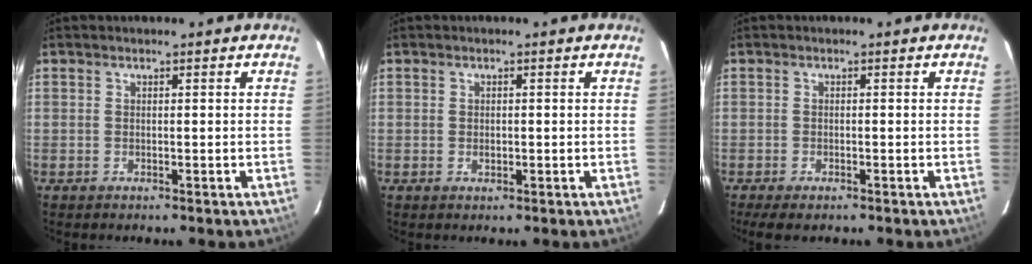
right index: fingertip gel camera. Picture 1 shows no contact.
{"total": 1.1, "force": [-0.1, 1.0, 0.5], "torque": [-0.007, 0.000, -0.002]}
{"total": 3.8, "force": [-2.8, 1.1, 2.3], "torque": [-0.054, -0.015, -0.047]}